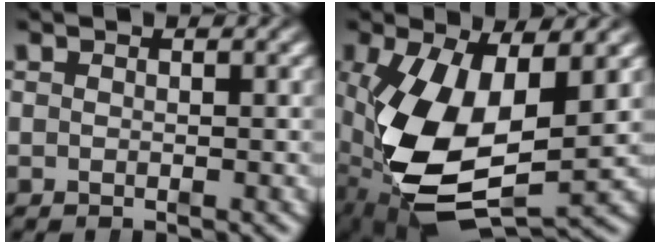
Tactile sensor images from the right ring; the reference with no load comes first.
{"total": 11.7, "force": [-2.0, 6.5, 9.5], "torque": [-0.226, -0.056, 0.004]}